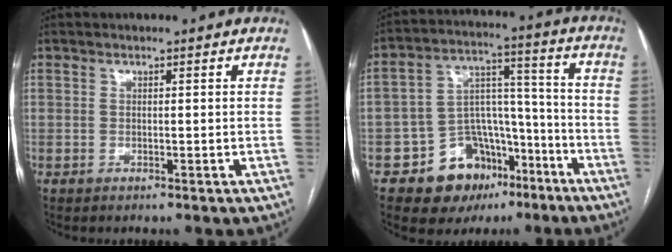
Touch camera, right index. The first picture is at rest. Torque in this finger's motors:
{"motor_torque": [0.08, 0.04, -0.17, -0.09]}